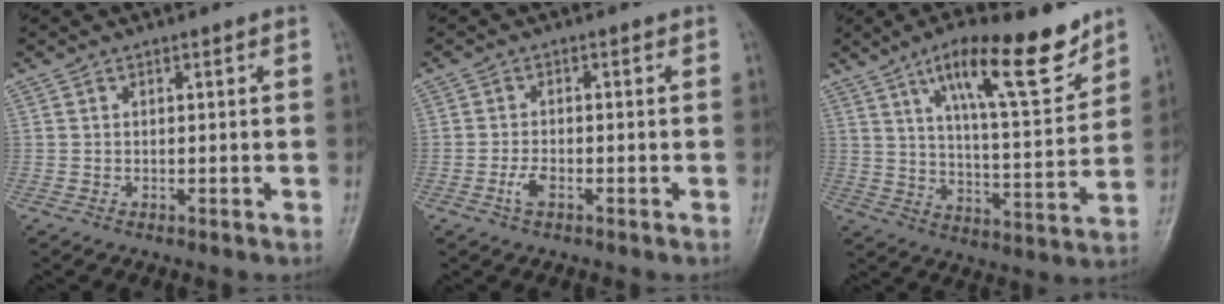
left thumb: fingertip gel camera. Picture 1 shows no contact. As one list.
[{"total": 2.5, "force": [-1.2, 1.2, 1.9], "torque": [-0.043, 0.007, -0.025]}, {"total": 17.4, "force": [10.9, 4.5, 12.7], "torque": [-0.176, -0.055, 0.182]}]